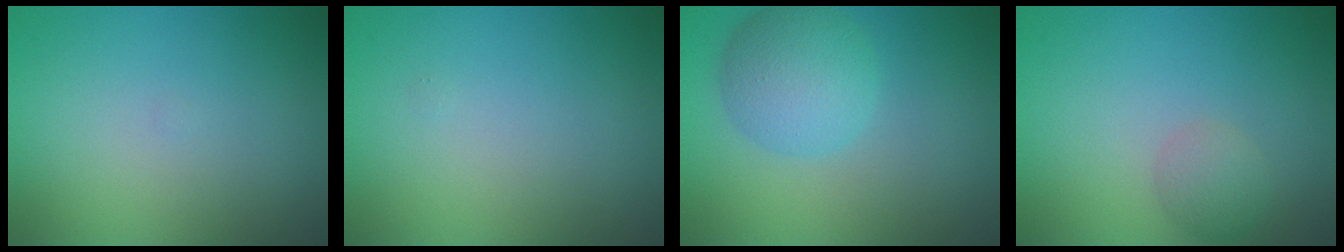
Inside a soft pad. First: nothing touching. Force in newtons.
{"total": 0.0}
{"total": 4.9, "press": 4.9, "slide": 0.1}
{"total": 1.8, "press": 1.8, "slide": 0.1}